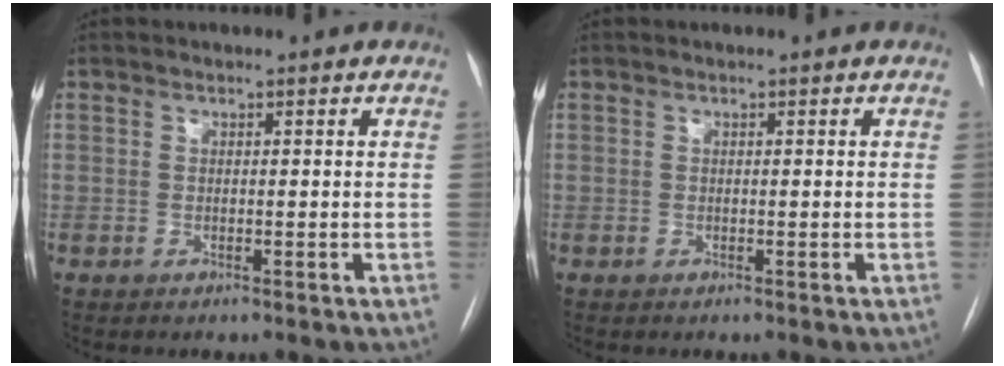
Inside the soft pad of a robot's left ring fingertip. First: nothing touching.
{"total": 0.0}